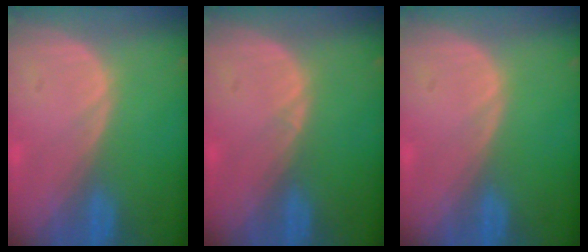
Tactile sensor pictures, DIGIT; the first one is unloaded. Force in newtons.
{"total": 0.5, "press": 0.4, "slide": 0.4}
{"total": 0.0}